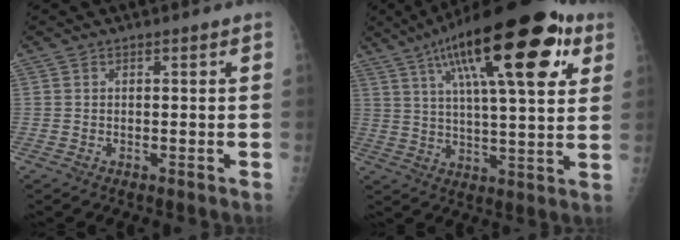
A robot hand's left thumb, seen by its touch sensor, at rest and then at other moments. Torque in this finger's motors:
{"motor_torque": [3.03, 1.67, 1.95, -0.82, 0.27]}